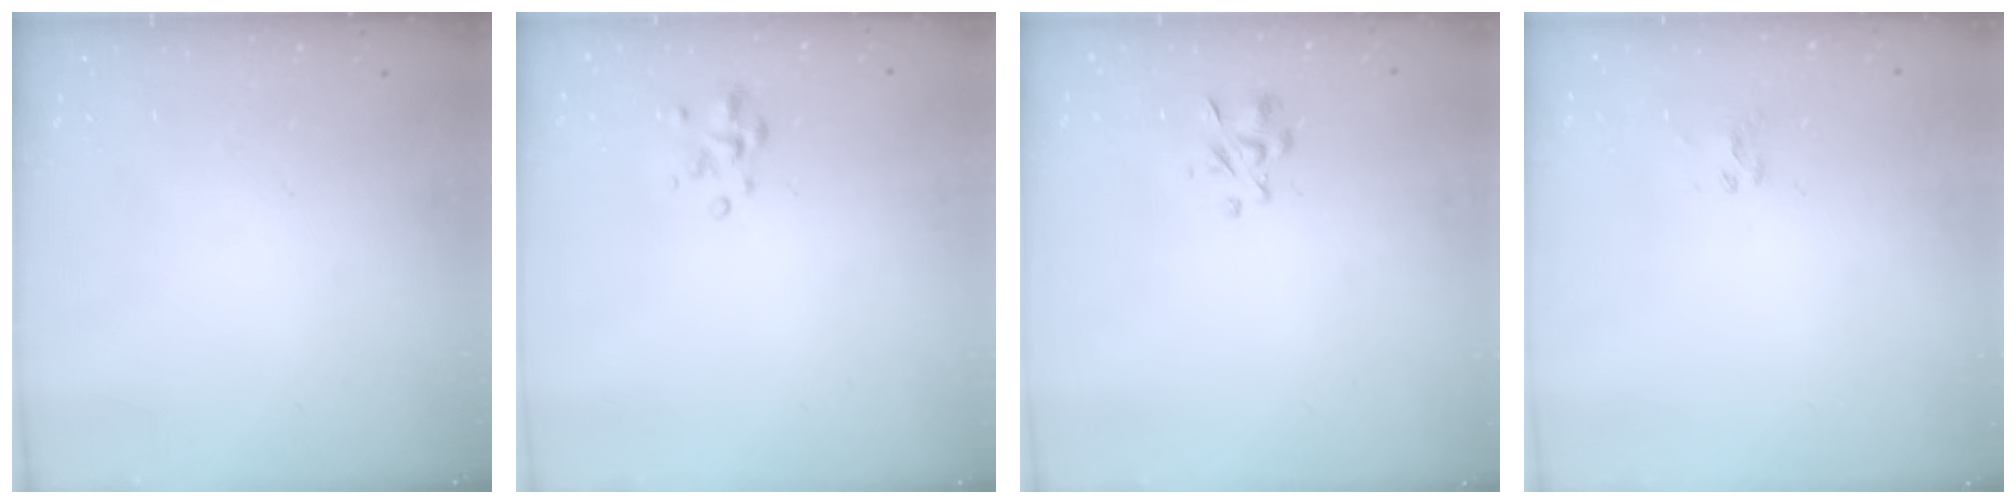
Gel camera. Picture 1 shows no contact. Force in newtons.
{"total": 2.0, "press": 1.9, "slide": 0.6}
{"total": 2.8, "press": 2.6, "slide": 1.1}
{"total": 2.3, "press": 2.1, "slide": 1.0}